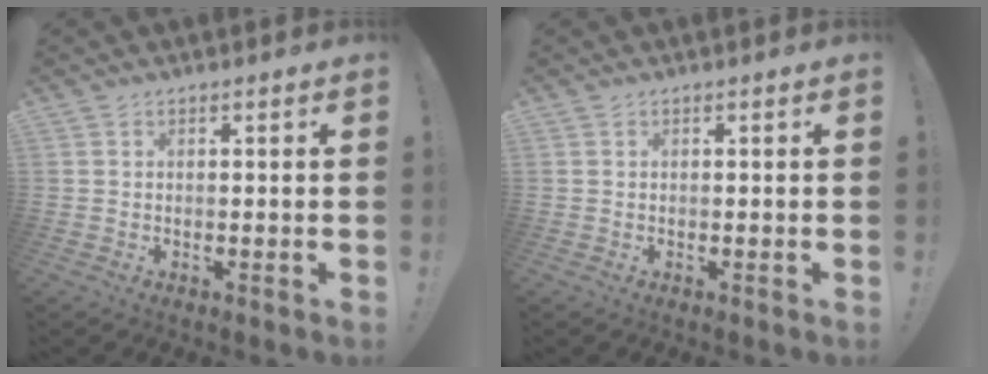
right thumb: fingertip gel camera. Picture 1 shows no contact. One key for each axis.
{"total": 0.0}